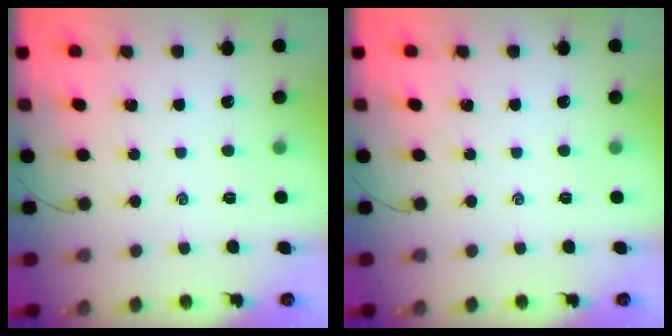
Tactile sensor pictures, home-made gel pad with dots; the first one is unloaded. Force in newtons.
{"total": 0.0}